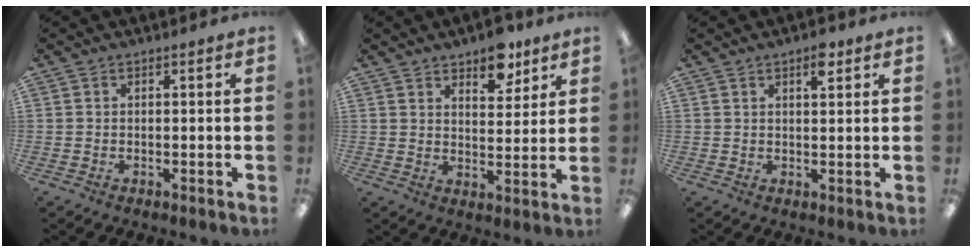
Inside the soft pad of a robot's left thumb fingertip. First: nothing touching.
{"total": 8.2, "force": [6.3, 3.9, 3.6], "torque": [-0.033, -0.035, 0.106]}
{"total": 4.0, "force": [2.6, 1.4, 2.7], "torque": [-0.028, -0.010, 0.038]}